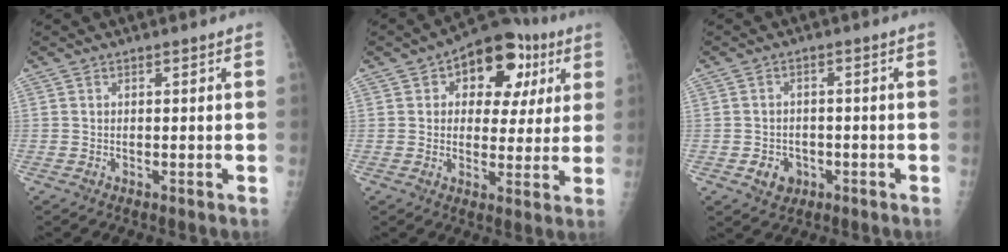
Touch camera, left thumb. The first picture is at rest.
{"total": 14.5, "force": [5.5, 9.3, 9.7], "torque": [-0.073, 0.008, 0.074]}
{"total": 4.1, "force": [-1.5, 3.4, 1.6], "torque": [-0.008, 0.007, -0.016]}